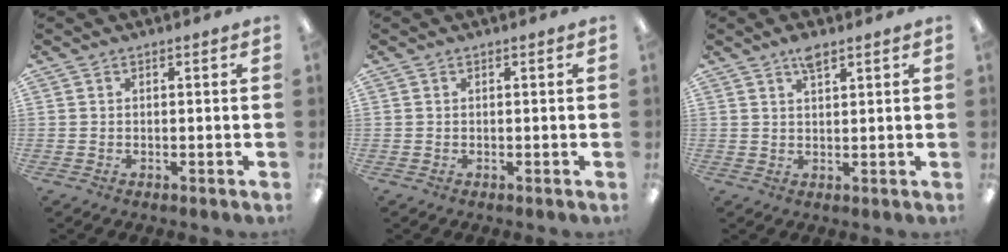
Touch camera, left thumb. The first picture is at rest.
{"total": 0.0}
{"total": 3.3, "force": [2.5, 0.9, 2.0], "torque": [-0.038, 0.000, 0.042]}